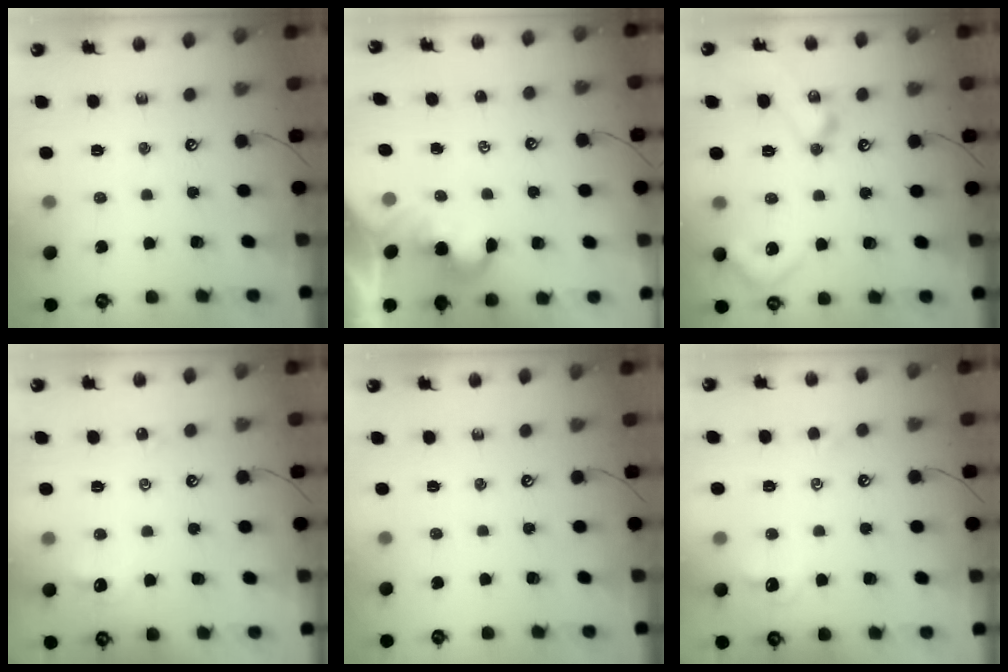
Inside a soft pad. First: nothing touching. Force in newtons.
{"total": 2.0, "press": 1.9, "slide": 0.5}
{"total": 18.5, "press": 18.5, "slide": 0.5}
{"total": 1.3, "press": 1.2, "slide": 0.5}
{"total": 0.0}
{"total": 0.6, "press": 0.1, "slide": 0.6}